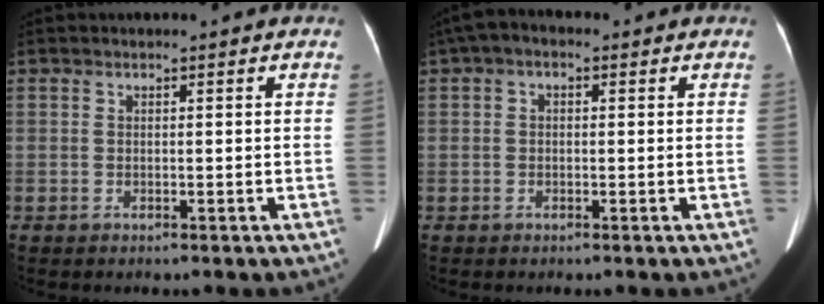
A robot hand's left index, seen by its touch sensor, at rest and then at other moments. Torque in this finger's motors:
{"motor_torque": [0.72, -0.44, 0.09, 0.01]}